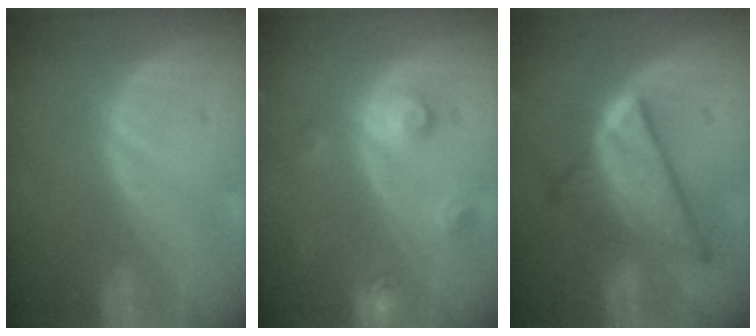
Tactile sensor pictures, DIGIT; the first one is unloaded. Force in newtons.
{"total": 3.5, "press": 3.1, "slide": 1.7}
{"total": 9.0, "press": 9.0, "slide": 0.6}